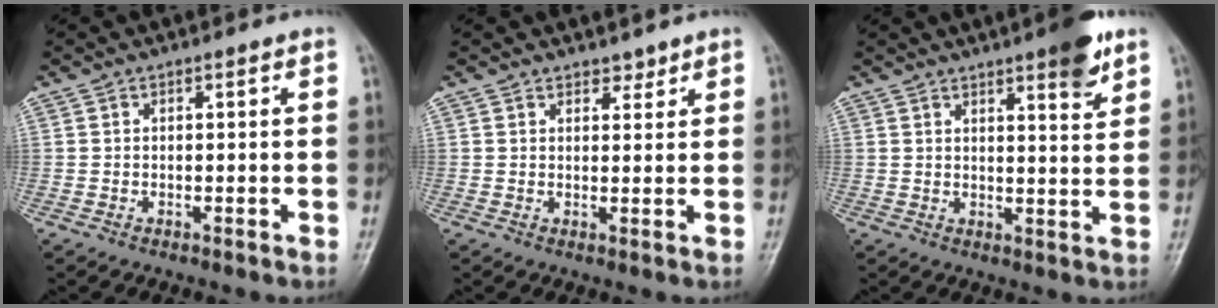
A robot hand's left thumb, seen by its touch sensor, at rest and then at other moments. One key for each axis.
{"total": 2.1, "fx": 1.7, "fy": 1.1, "fz": 0.5, "tx": 0.009, "ty": -0.011, "tz": 0.022}
{"total": 7.2, "fx": 4.5, "fy": 1.5, "fz": 5.4, "tx": -0.065, "ty": -0.025, "tz": 0.060}